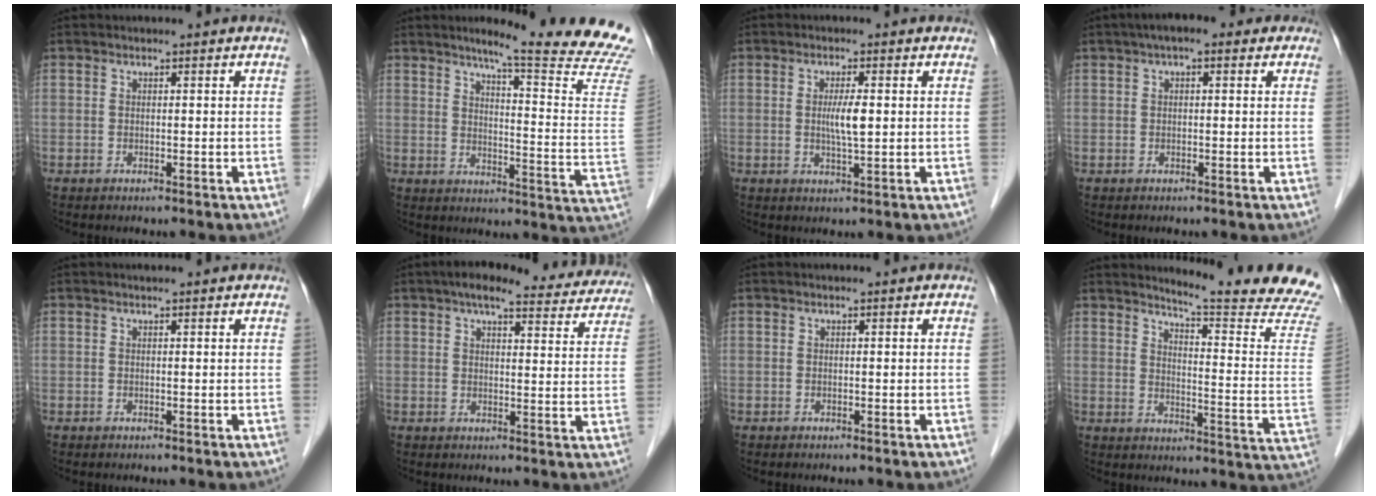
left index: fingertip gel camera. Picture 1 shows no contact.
{"total": 20.5, "force": [17.8, -2.2, 10.0], "torque": [-0.139, -0.108, 0.210]}
{"total": 3.6, "force": [0.2, 0.4, 3.6], "torque": [-0.066, -0.003, 0.005]}
{"total": 4.2, "force": [2.0, 2.0, 3.1], "torque": [-0.049, 0.032, 0.022]}
{"total": 1.1, "force": [1.0, 0.1, 0.5], "torque": [-0.009, 0.011, 0.013]}
{"total": 17.1, "force": [15.1, 4.4, 6.8], "torque": [-0.077, 0.021, 0.170]}
{"total": 0.0}
{"total": 18.3, "force": [17.2, -1.9, 6.1], "torque": [-0.091, -0.139, 0.195]}